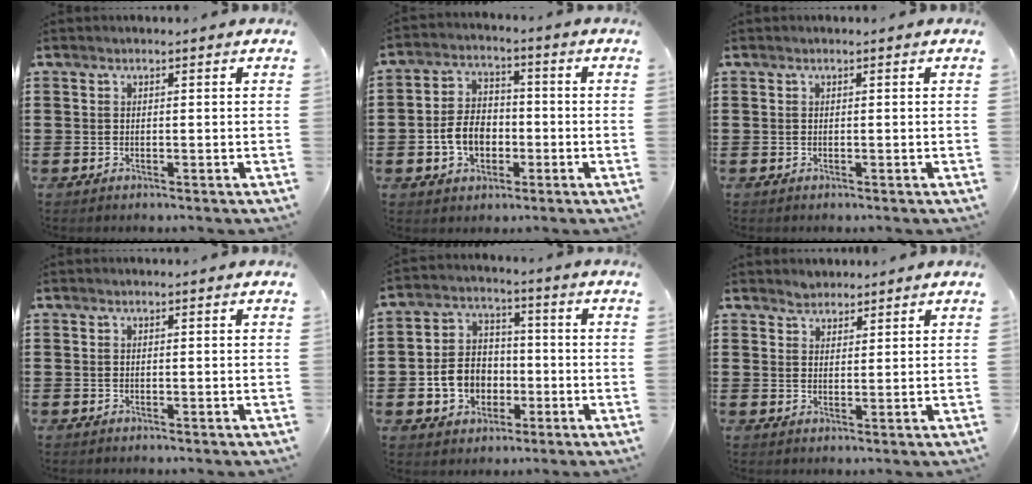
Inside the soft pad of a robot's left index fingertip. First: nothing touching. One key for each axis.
{"total": 6.5, "fx": -1.9, "fy": 4.6, "fz": 4.2, "tx": -0.099, "ty": 0.006, "tz": -0.040}
{"total": 0.0}
{"total": 0.0}
{"total": 7.3, "fx": -1.9, "fy": 6.2, "fz": 3.5, "tx": -0.079, "ty": 0.015, "tz": -0.038}
{"total": 2.0, "fx": 1.8, "fy": 0.8, "fz": -0.2, "tx": -0.002, "ty": 0.002, "tz": 0.037}